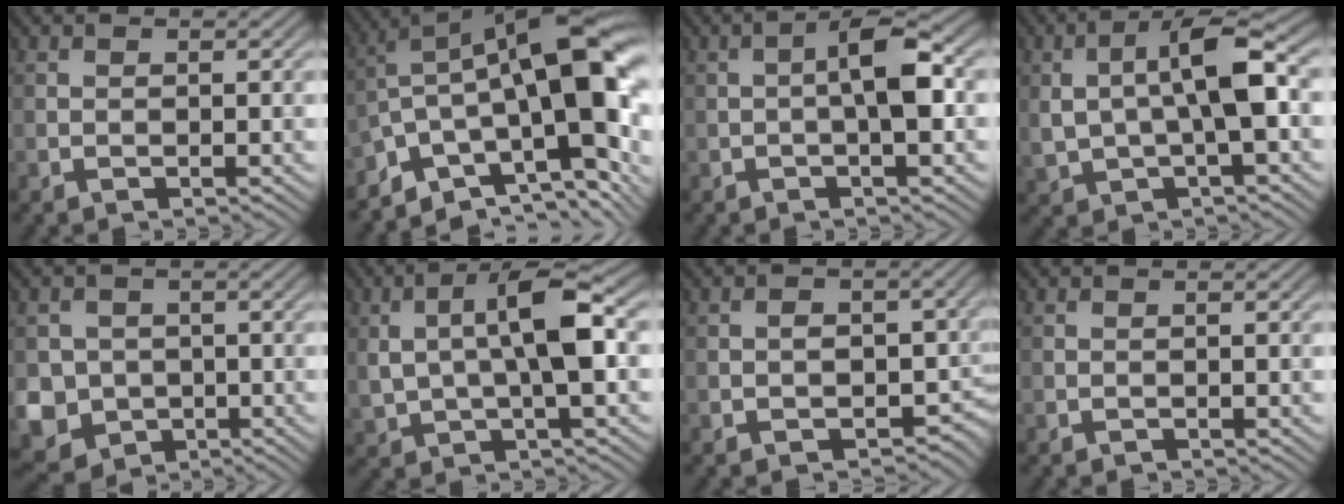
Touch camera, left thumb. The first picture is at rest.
{"total": 17.3, "force": [-1.7, 8.1, 15.2], "torque": [-0.238, 0.004, -0.032]}
{"total": 4.8, "force": [-0.4, 1.2, 4.6], "torque": [-0.078, 0.015, -0.015]}
{"total": 9.1, "force": [0.9, 3.8, 8.2], "torque": [-0.164, 0.009, 0.017]}
{"total": 6.8, "force": [-1.6, 6.3, 2.0], "torque": [-0.059, -0.023, -0.047]}
{"total": 8.9, "force": [1.3, 3.3, 8.1], "torque": [-0.161, 0.010, 0.021]}
{"total": 5.3, "force": [-1.5, 3.6, 3.5], "torque": [-0.046, -0.014, -0.022]}
{"total": 0.0}